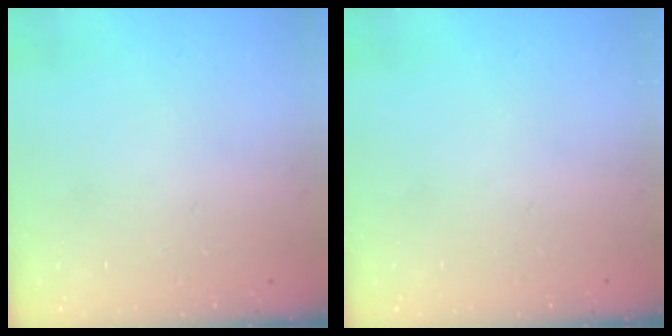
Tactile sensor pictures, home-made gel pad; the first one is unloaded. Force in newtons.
{"total": 0.0}